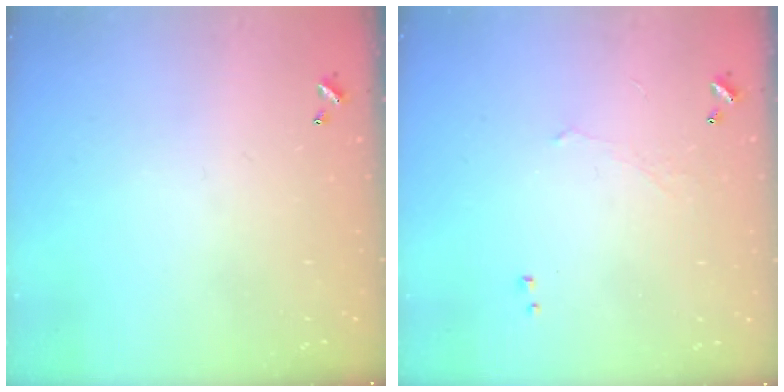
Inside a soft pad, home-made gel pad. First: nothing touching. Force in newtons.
{"total": 0.6, "press": 0.4, "slide": 0.5}